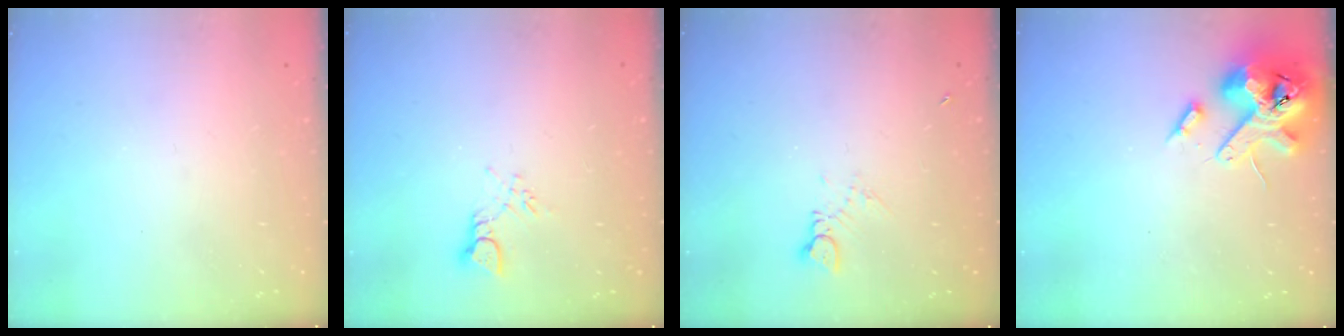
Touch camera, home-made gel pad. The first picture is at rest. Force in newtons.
{"total": 2.9, "press": 2.8, "slide": 0.5}
{"total": 3.0, "press": 2.9, "slide": 0.4}
{"total": 14.5, "press": 14.3, "slide": 2.4}